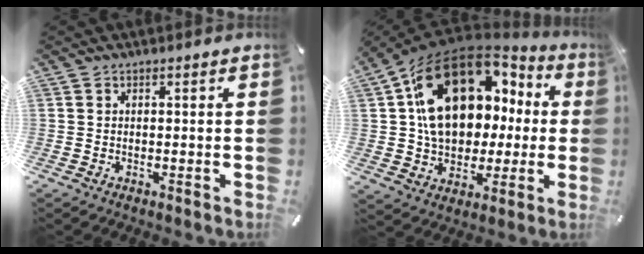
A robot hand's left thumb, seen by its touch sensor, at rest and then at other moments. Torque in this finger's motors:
{"motor_torque": [2.13, 2.87, 1.81, -0.96, 0.44]}